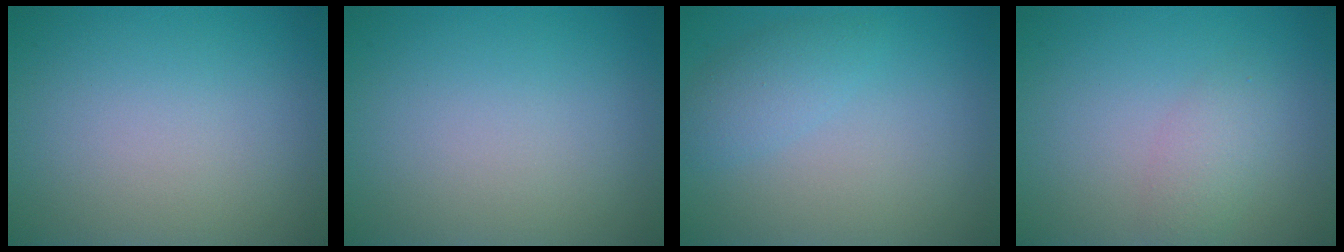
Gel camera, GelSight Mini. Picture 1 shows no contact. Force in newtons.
{"total": 0.0}
{"total": 2.2, "press": 2.2, "slide": 0.2}
{"total": 1.9, "press": 1.9, "slide": 0.1}